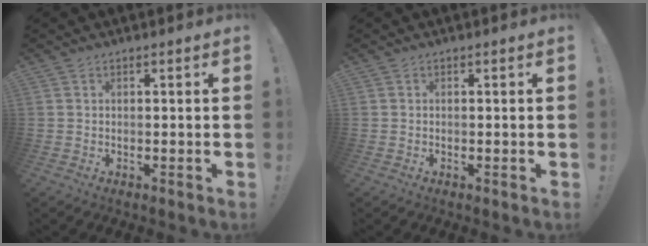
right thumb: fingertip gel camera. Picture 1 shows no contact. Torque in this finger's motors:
{"motor_torque": [-0.26, 0.12, -0.07, 0.15, -0.06]}